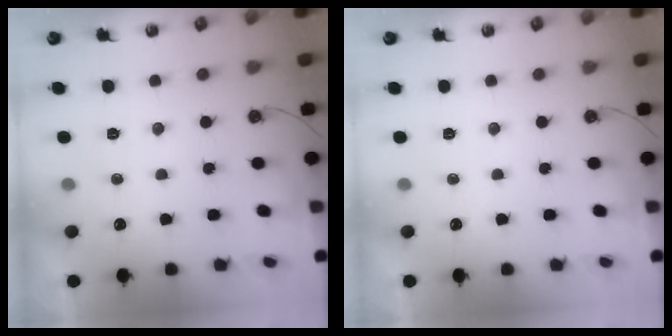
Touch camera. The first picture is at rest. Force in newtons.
{"total": 0.0}